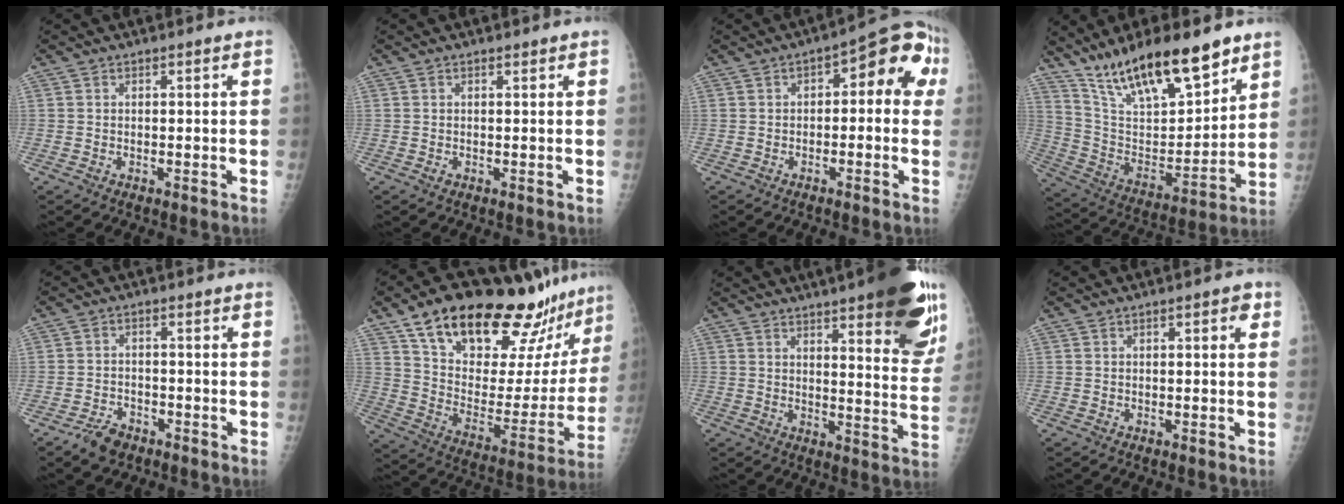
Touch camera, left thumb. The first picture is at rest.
{"total": 0.6, "force": [0.2, 0.4, 0.3], "torque": [-0.003, -0.001, 0.004]}
{"total": 10.4, "force": [1.1, 5.1, 9.0], "torque": [-0.072, 0.040, 0.000]}
{"total": 21.7, "force": [15.5, 6.8, 13.6], "torque": [-0.201, -0.061, 0.282]}
{"total": 4.2, "force": [-2.9, 2.6, 1.6], "torque": [-0.026, 0.012, -0.049]}
{"total": 30.7, "force": [22.7, 10.8, 17.5], "torque": [-0.232, -0.076, 0.342]}
{"total": 14.9, "force": [8.2, 3.8, 11.8], "torque": [-0.120, -0.034, 0.100]}
{"total": 2.1, "force": [0.8, 0.8, 1.8], "torque": [-0.019, 0.002, 0.007]}